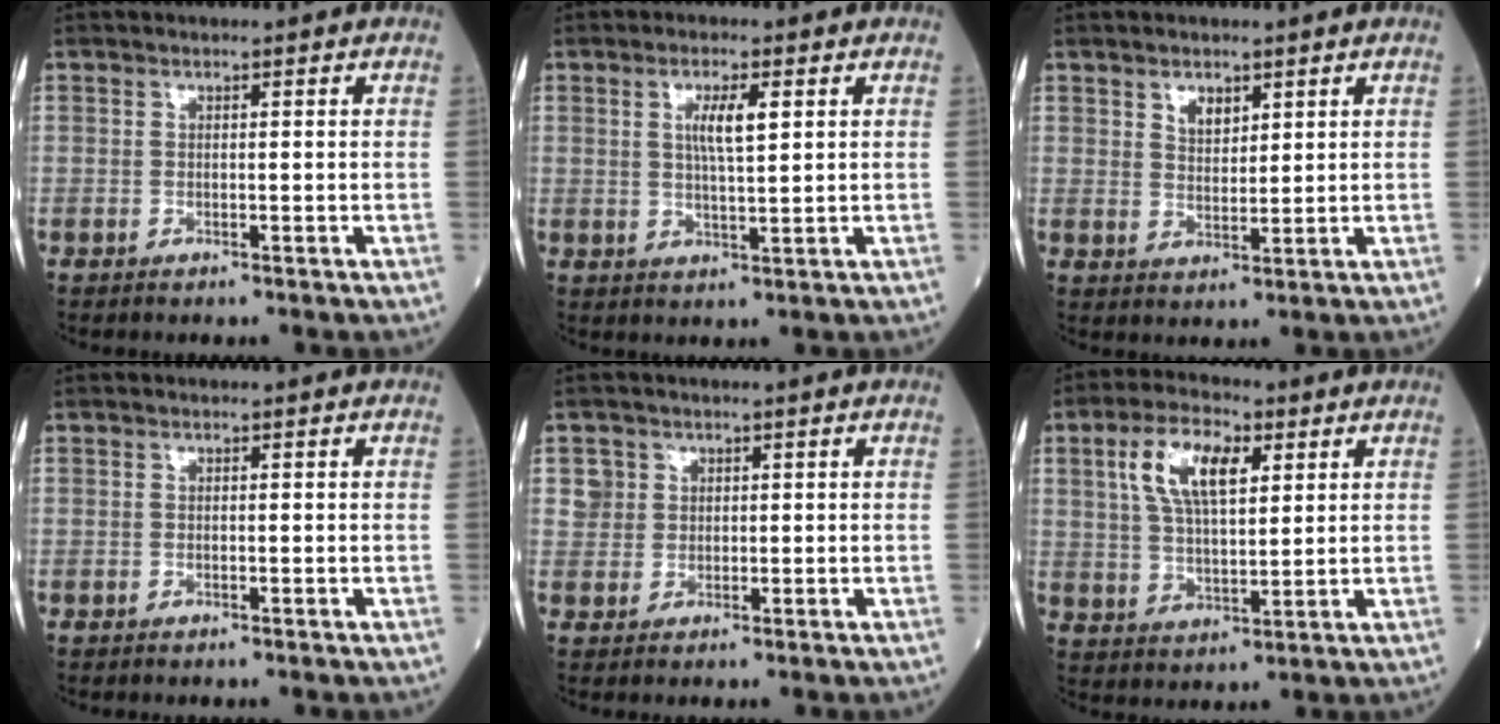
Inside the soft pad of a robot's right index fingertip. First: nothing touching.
{"total": 4.5, "force": [1.4, 0.6, 4.2], "torque": [-0.081, 0.003, 0.026]}
{"total": 3.0, "force": [1.8, 1.7, 1.7], "torque": [-0.031, 0.001, 0.038]}
{"total": 0.0}
{"total": 2.4, "force": [1.0, 2.2, -0.1], "torque": [0.013, 0.006, 0.015]}
{"total": 9.9, "force": [3.7, 4.0, 8.2], "torque": [-0.166, 0.016, 0.070]}